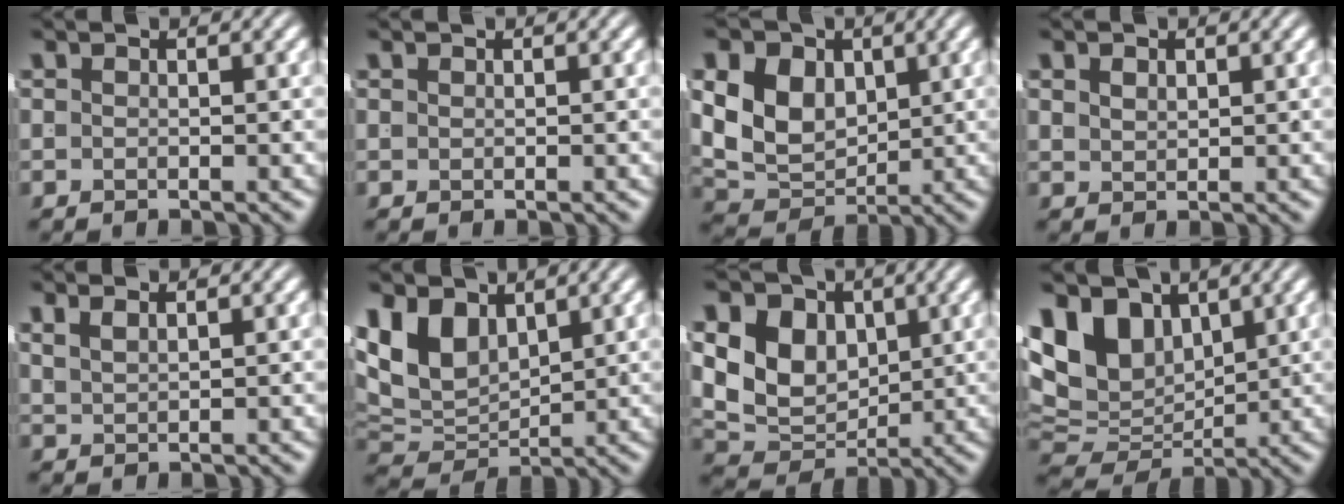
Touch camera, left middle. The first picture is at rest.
{"total": 0.5, "force": [0.2, -0.5, -0.1], "torque": [0.008, 0.000, 0.008]}
{"total": 10.0, "force": [0.9, 8.2, 5.6], "torque": [-0.115, -0.024, 0.022]}
{"total": 0.8, "force": [0.7, -0.2, 0.4], "torque": [-0.003, -0.009, 0.027]}
{"total": 1.3, "force": [1.1, -0.4, 0.5], "torque": [-0.002, -0.001, 0.034]}
{"total": 8.6, "force": [1.4, 6.5, 5.4], "torque": [-0.125, -0.028, 0.043]}
{"total": 11.6, "force": [1.3, 9.7, 6.2], "torque": [-0.126, -0.023, 0.024]}
{"total": 10.7, "force": [1.5, 8.3, 6.5], "torque": [-0.138, -0.032, 0.043]}